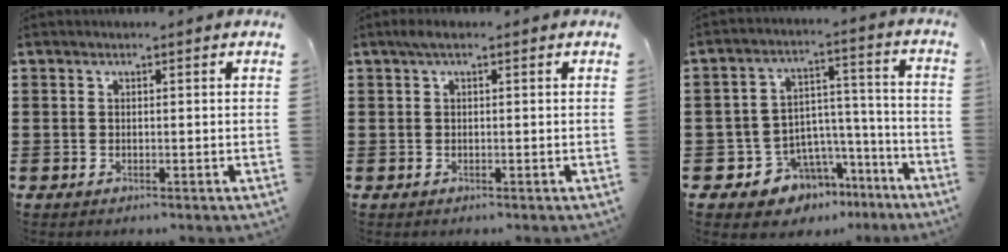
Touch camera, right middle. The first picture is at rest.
{"total": 1.1, "force": [0.3, 0.1, 1.0], "torque": [-0.020, 0.004, 0.005]}
{"total": 8.0, "force": [-6.0, 5.2, 1.0], "torque": [-0.028, 0.026, -0.107]}